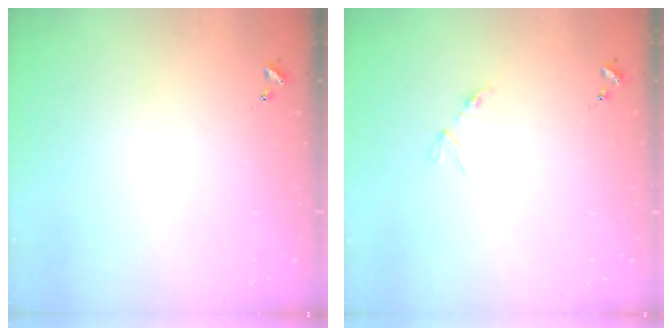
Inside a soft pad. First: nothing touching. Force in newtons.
{"total": 2.8, "press": 2.8, "slide": 0.5}